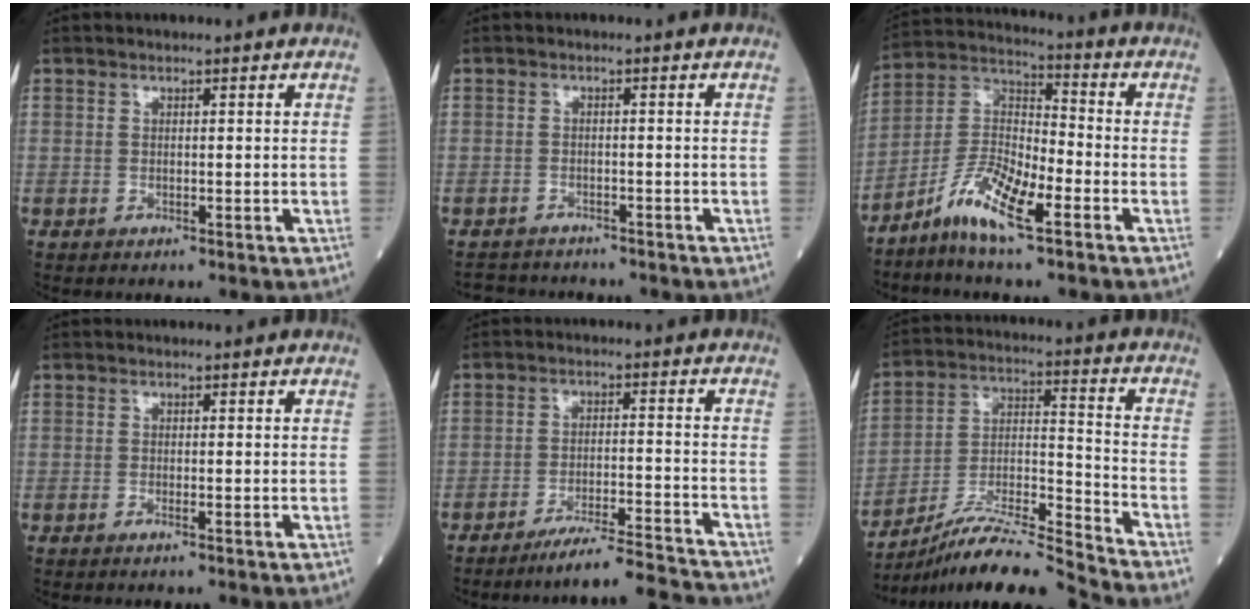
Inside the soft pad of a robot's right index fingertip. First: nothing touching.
{"total": 4.8, "force": [-4.5, 1.7, 0.1], "torque": [0.000, -0.002, -0.071]}
{"total": 9.8, "force": [-5.9, 1.9, 7.6], "torque": [-0.156, 0.003, -0.121]}
{"total": 0.7, "force": [-0.4, -0.1, 0.6], "torque": [-0.011, 0.000, -0.007]}
{"total": 10.5, "force": [-10.0, -1.4, 2.6], "torque": [-0.024, 0.003, -0.164]}
{"total": 14.7, "force": [-13.4, -1.3, 5.7], "torque": [-0.102, 0.012, -0.244]}